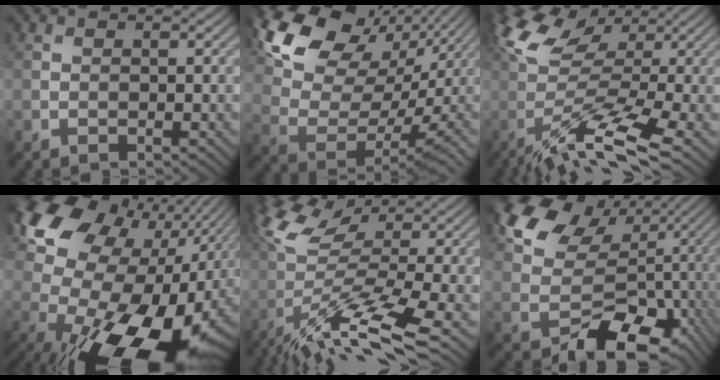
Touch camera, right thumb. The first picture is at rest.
{"total": 14.3, "force": [8.9, 7.3, 8.6], "torque": [-0.176, 0.031, 0.155]}
{"total": 12.6, "force": [-1.5, 5.0, 11.5], "torque": [-0.235, 0.009, -0.020]}
{"total": 19.7, "force": [1.0, 12.6, 15.1], "torque": [-0.243, -0.019, 0.033]}
{"total": 12.4, "force": [-3.4, 4.2, 11.2], "torque": [-0.238, 0.015, -0.055]}
{"total": 13.4, "force": [0.8, 10.0, 8.9], "torque": [-0.145, -0.008, 0.054]}